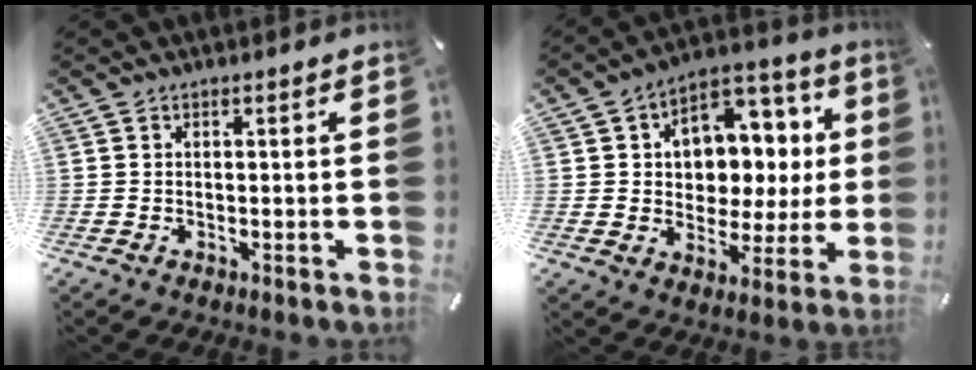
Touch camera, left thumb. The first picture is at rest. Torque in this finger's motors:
{"motor_torque": [0.51, 0.86, 0.93, 0.55, 0.16]}